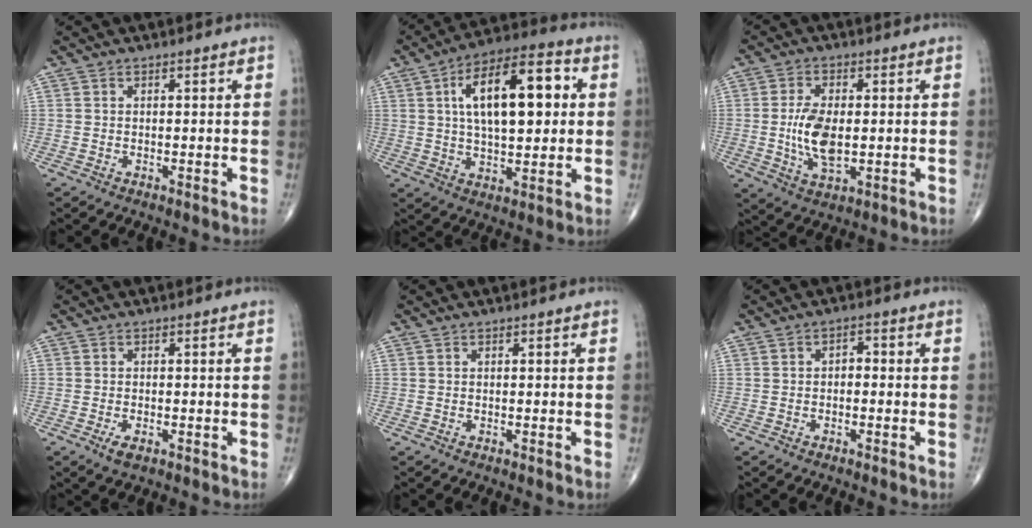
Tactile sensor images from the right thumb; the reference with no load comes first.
{"total": 18.3, "force": [3.6, 8.3, 15.9], "torque": [-0.235, 0.016, 0.053]}
{"total": 9.0, "force": [-0.3, 4.5, 7.7], "torque": [-0.147, -0.007, -0.003]}
{"total": 2.2, "force": [-1.0, 1.0, 1.7], "torque": [-0.032, -0.002, -0.017]}
{"total": 0.0}
{"total": 2.0, "force": [-0.3, 1.3, 1.4], "torque": [-0.009, 0.012, -0.012]}